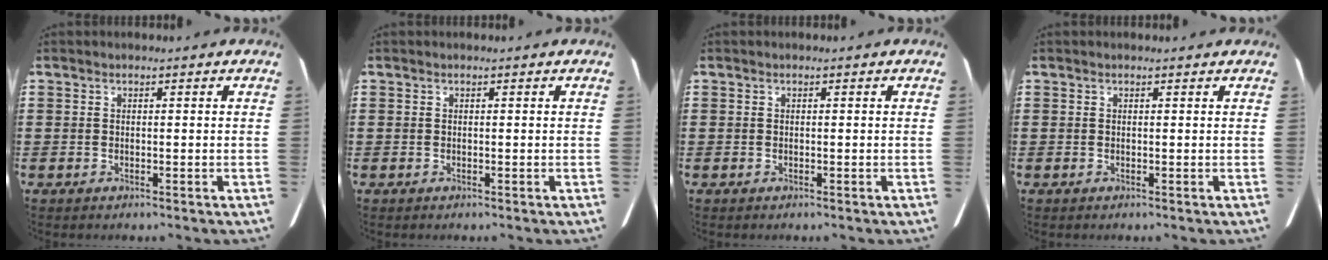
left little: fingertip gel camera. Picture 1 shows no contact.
{"total": 0.0}
{"total": 0.0}
{"total": 0.0}